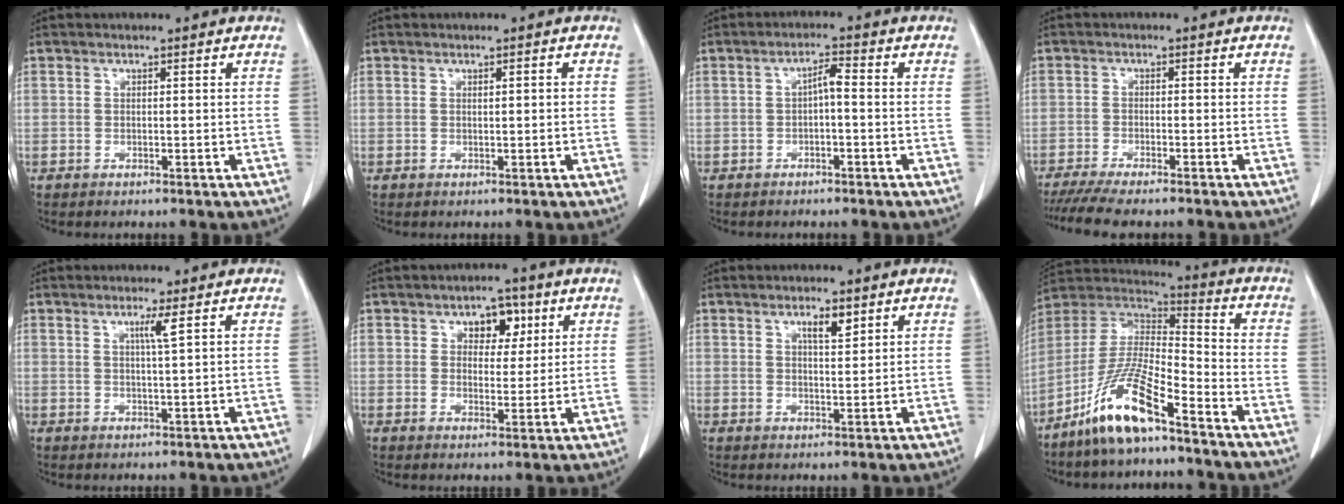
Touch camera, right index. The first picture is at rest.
{"total": 1.0, "force": [0.1, 0.2, 0.9], "torque": [-0.017, 0.003, 0.004]}
{"total": 2.6, "force": [-0.3, 0.6, 2.5], "torque": [-0.045, 0.013, -0.003]}
{"total": 8.4, "force": [-7.2, 1.1, 4.3], "torque": [-0.063, -0.015, -0.114]}
{"total": 2.3, "force": [1.1, -0.6, 2.0], "torque": [-0.037, -0.006, 0.021]}
{"total": 5.1, "force": [2.4, 3.1, 3.3], "torque": [-0.039, 0.010, 0.034]}
{"total": 3.3, "force": [1.9, 0.8, 2.5], "torque": [-0.043, -0.003, 0.032]}
{"total": 13.6, "force": [-9.0, 2.2, 10.0], "torque": [-0.204, -0.004, -0.173]}